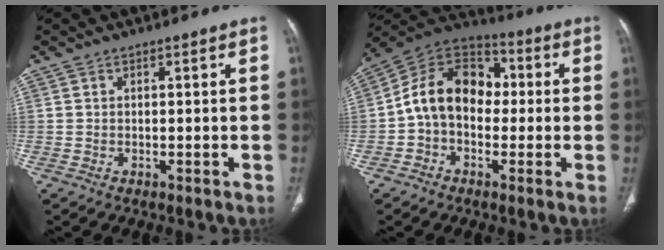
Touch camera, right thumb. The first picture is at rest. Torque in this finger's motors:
{"motor_torque": [1.35, 1.33, 0.72, -0.71, 0.33]}